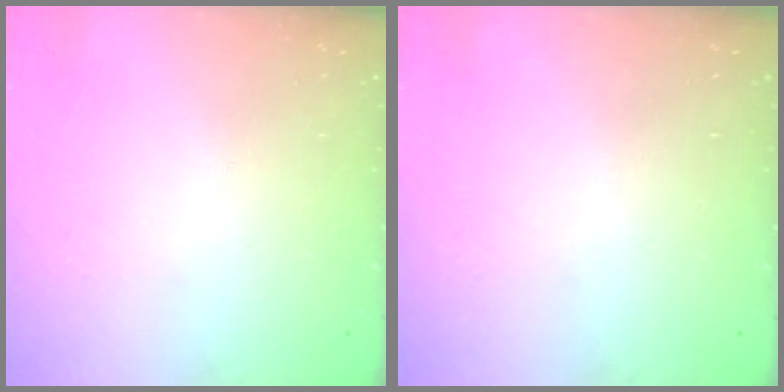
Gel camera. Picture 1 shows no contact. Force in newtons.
{"total": 0.0}